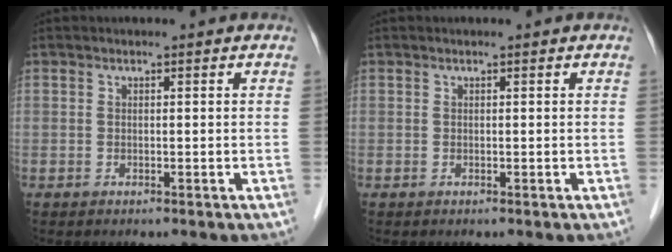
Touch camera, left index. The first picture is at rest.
{"total": 0.0}